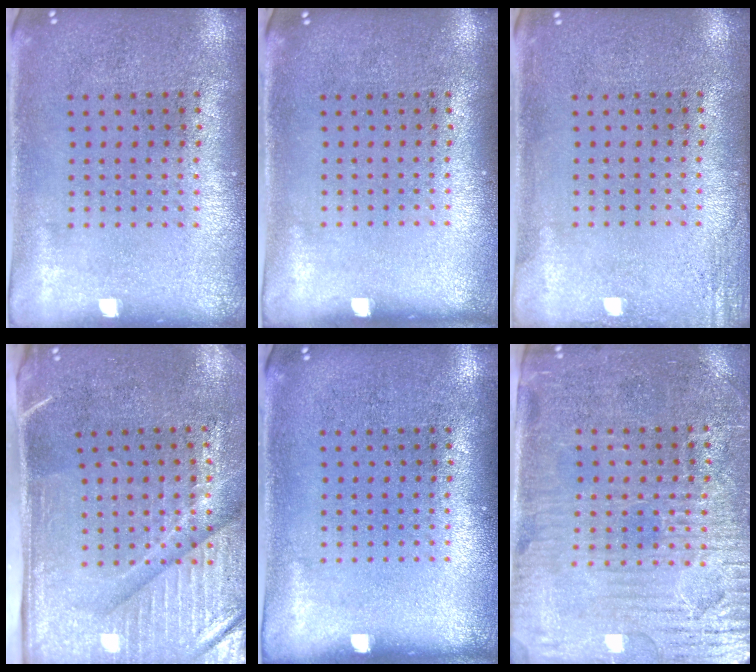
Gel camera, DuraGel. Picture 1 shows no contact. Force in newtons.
{"total": 0.0}
{"total": 1.8, "press": 1.8, "slide": 0.2}
{"total": 4.7, "press": 4.0, "slide": 2.5}
{"total": 0.0}
{"total": 3.9, "press": 3.4, "slide": 1.7}